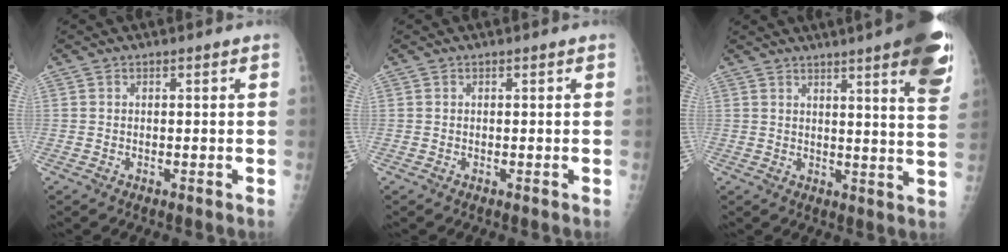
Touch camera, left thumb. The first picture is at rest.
{"total": 0.0}
{"total": 16.4, "force": [9.6, 2.1, 13.1], "torque": [-0.145, -0.037, 0.103]}